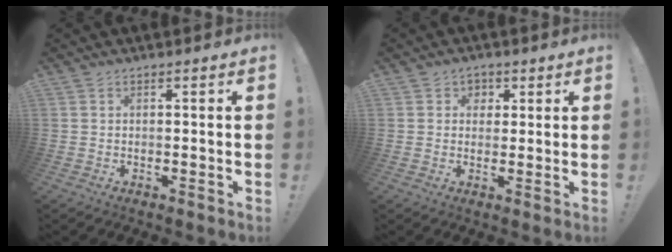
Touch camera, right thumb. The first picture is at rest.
{"total": 3.7, "force": [1.2, 3.4, 0.6], "torque": [-0.001, -0.007, 0.019]}